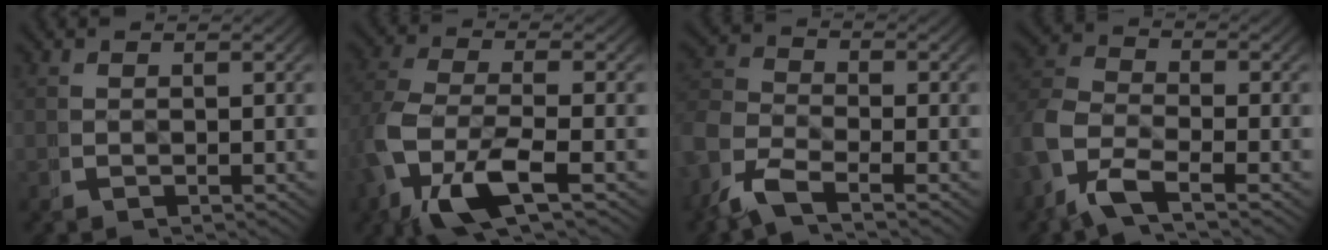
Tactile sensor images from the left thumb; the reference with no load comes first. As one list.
[{"total": 8.5, "force": [-1.9, 4.4, 7.1], "torque": [-0.185, -0.036, -0.012]}, {"total": 5.1, "force": [-2.0, 3.2, 3.4], "torque": [-0.082, -0.014, -0.042]}, {"total": 6.5, "force": [-1.2, 4.3, 4.7], "torque": [-0.115, -0.017, -0.024]}]